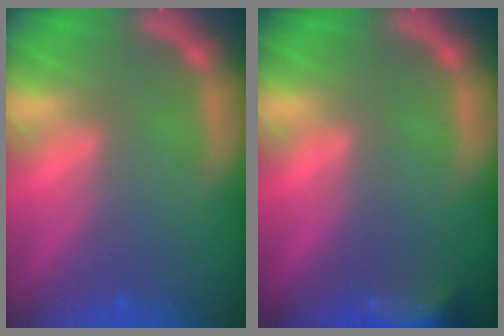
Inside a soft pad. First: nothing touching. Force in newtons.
{"total": 5.5}